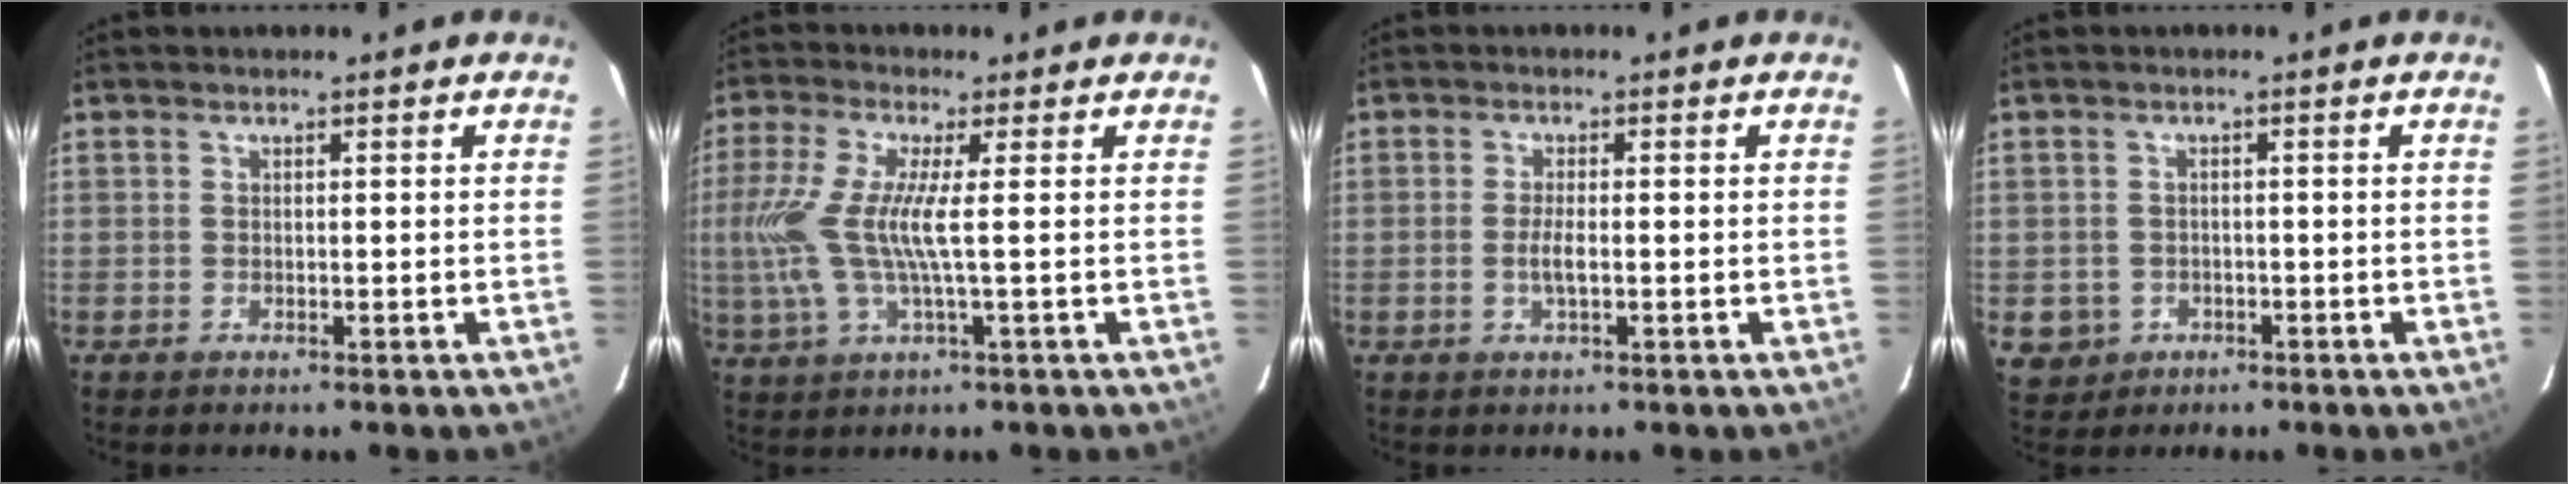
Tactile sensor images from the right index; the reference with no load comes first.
{"total": 10.3, "force": [0.0, 0.2, 10.3], "torque": [-0.213, -0.006, 0.002]}
{"total": 2.5, "force": [-0.5, 0.5, 2.4], "torque": [-0.048, -0.005, -0.009]}
{"total": 4.7, "force": [-1.2, 4.5, 0.9], "torque": [-0.026, 0.008, -0.006]}